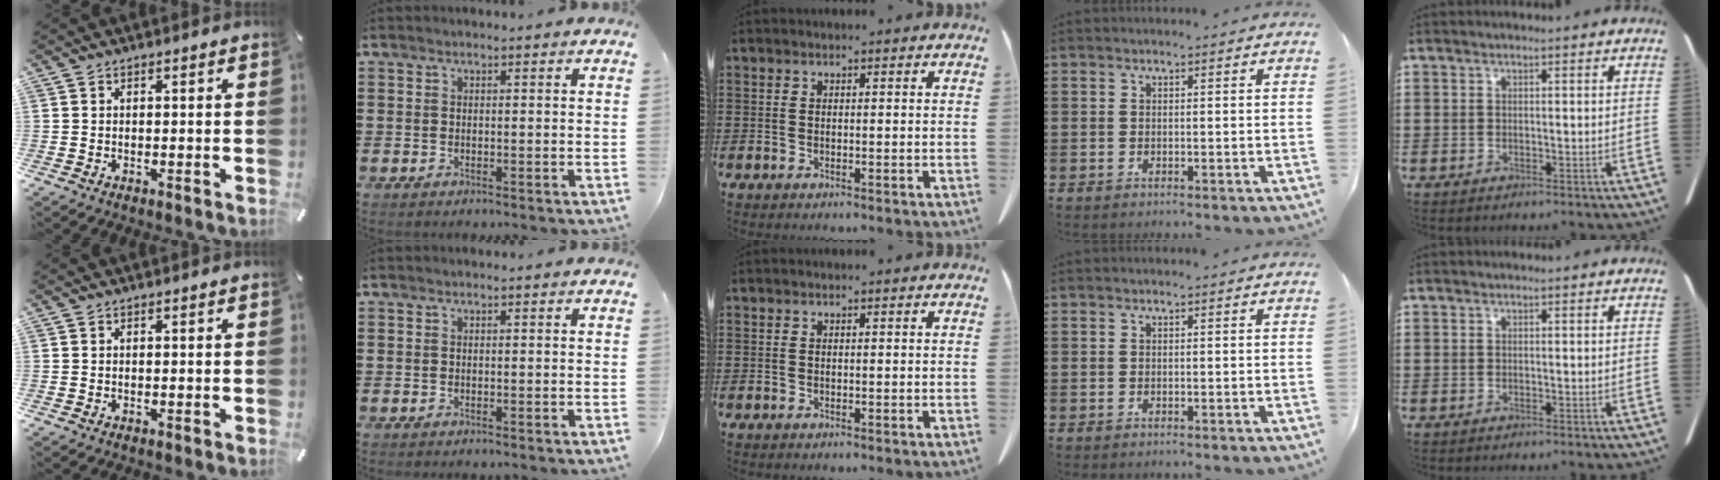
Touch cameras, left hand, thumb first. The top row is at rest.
{}